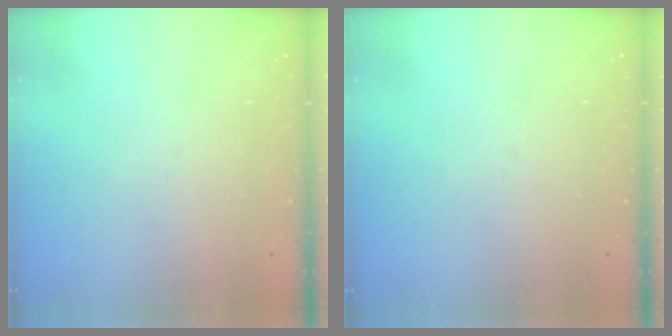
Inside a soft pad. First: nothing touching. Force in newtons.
{"total": 0.0}